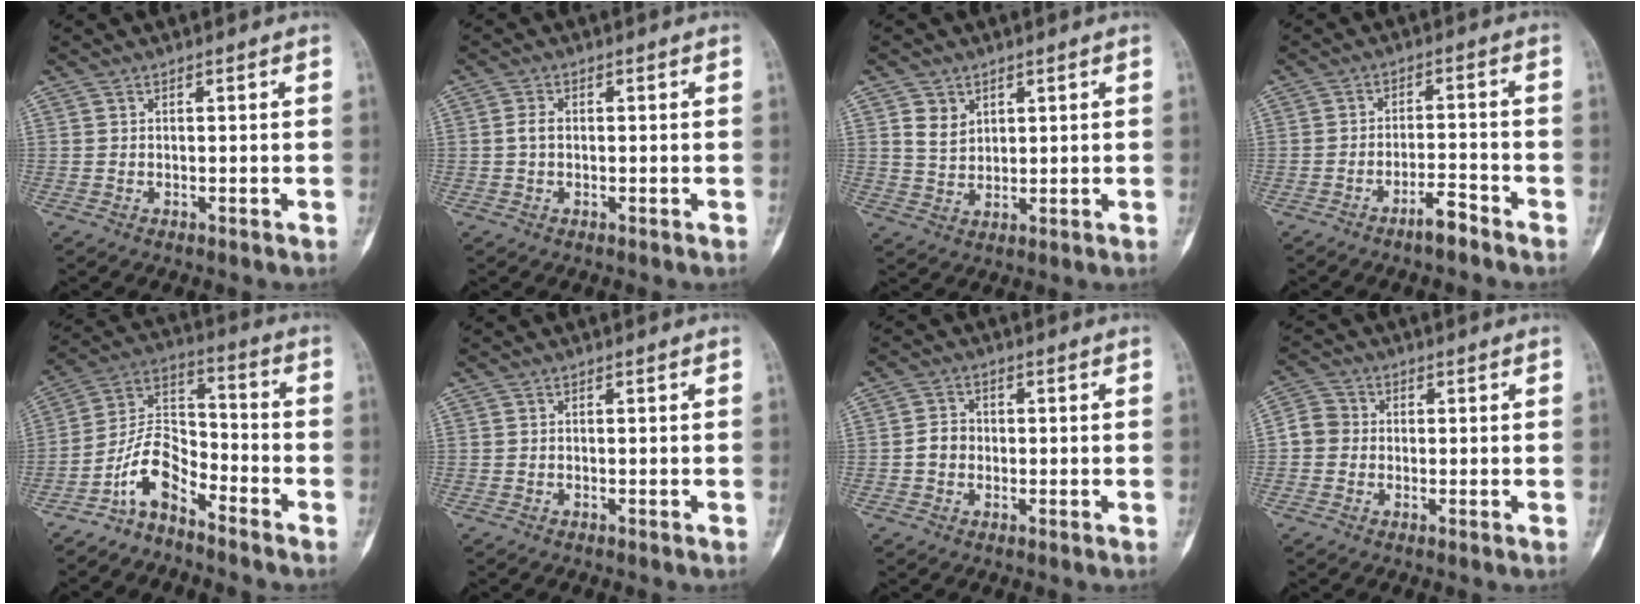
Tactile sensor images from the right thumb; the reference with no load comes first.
{"total": 1.9, "force": [0.0, 1.2, 1.4], "torque": [-0.027, 0.004, -0.002]}
{"total": 4.3, "force": [2.0, 3.3, 1.9], "torque": [-0.019, -0.017, 0.043]}
{"total": 4.3, "force": [-3.3, 0.9, 2.6], "torque": [-0.045, 0.026, -0.057]}
{"total": 9.3, "force": [-6.5, 4.2, 5.1], "torque": [-0.092, 0.081, -0.135]}
{"total": 0.0}
{"total": 3.3, "force": [-0.5, 2.8, 1.6], "torque": [-0.018, 0.012, -0.016]}
{"total": 4.2, "force": [-0.4, 3.9, 1.5], "torque": [-0.016, 0.010, -0.017]}